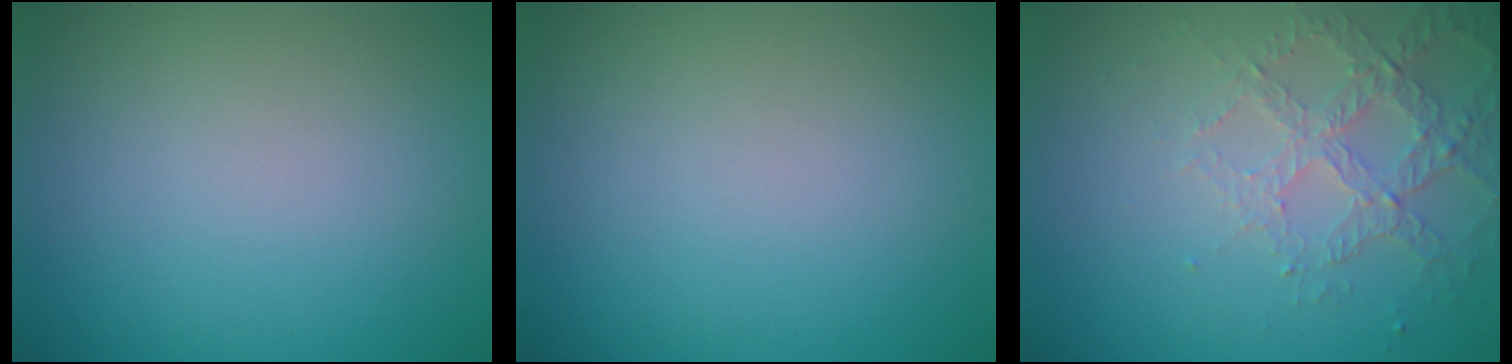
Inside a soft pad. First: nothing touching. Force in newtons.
{"total": 0.0}
{"total": 3.3, "press": 3.0, "slide": 1.2}